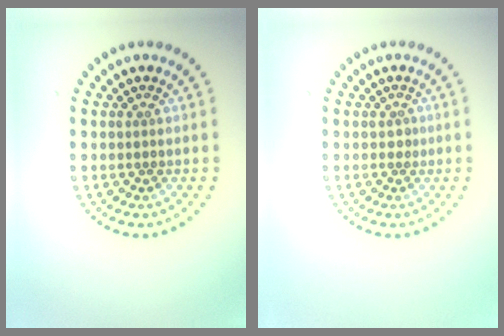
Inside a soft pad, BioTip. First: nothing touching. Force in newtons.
{"total": 0.9, "press": 0.5, "slide": 0.7}